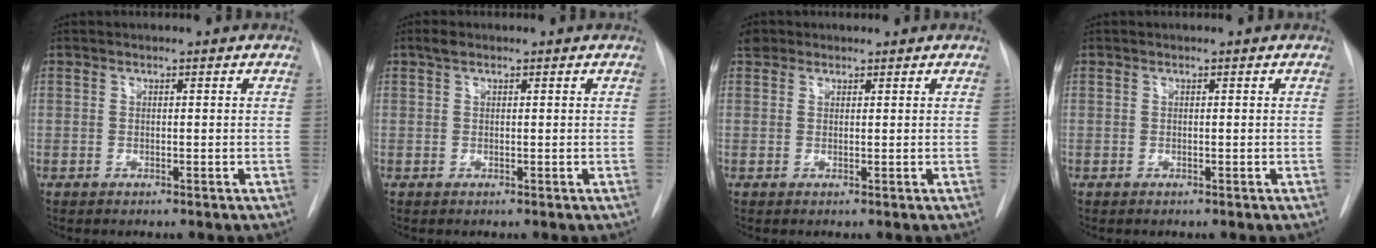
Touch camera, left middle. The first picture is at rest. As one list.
[{"total": 1.1, "force": [0.8, 0.5, 0.6], "torque": [-0.015, 0.013, 0.014]}, {"total": 2.1, "force": [1.5, 1.5, 0.3], "torque": [-0.008, 0.016, 0.025]}, {"total": 0.0}]